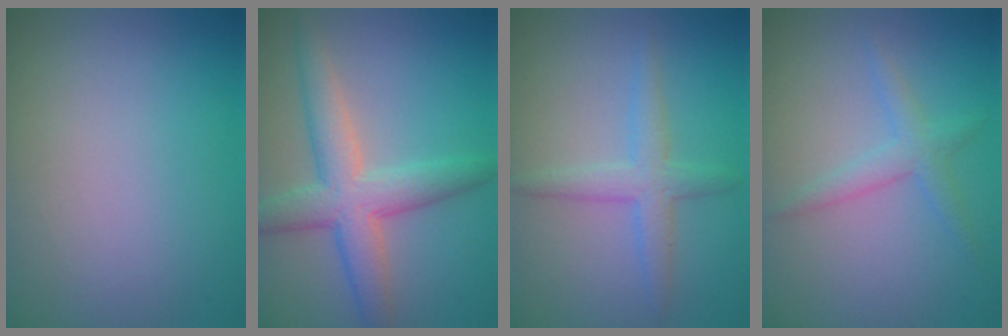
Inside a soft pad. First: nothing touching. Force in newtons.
{"total": 5.5, "press": 5.5, "slide": 0.4}
{"total": 2.7, "press": 2.7, "slide": 0.1}
{"total": 2.0, "press": 2.0, "slide": 0.1}